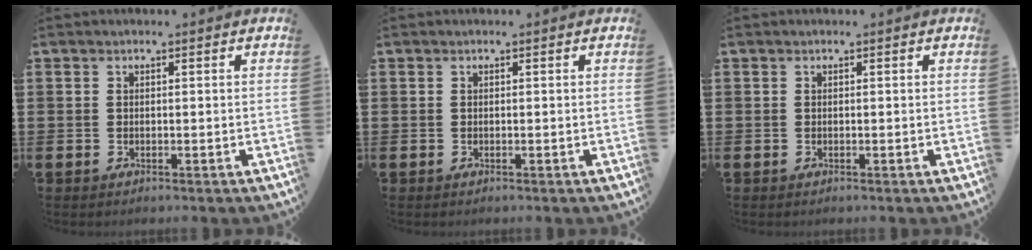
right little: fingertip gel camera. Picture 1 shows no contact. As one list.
[{"total": 0.0}, {"total": 0.0}]